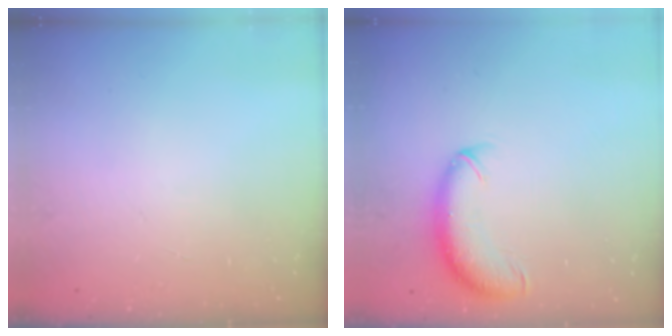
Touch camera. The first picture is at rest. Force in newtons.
{"total": 11.5, "press": 11.2, "slide": 2.6}